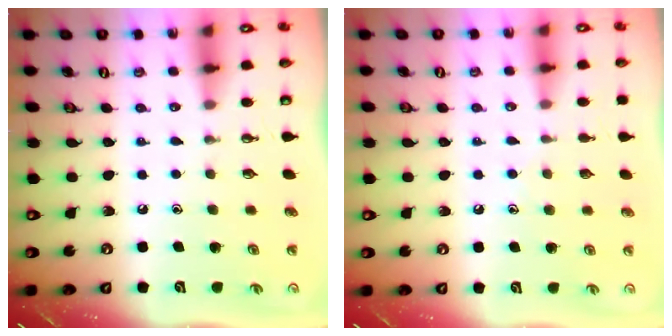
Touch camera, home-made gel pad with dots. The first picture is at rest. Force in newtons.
{"total": 6.0, "press": 6.0, "slide": 0.7}